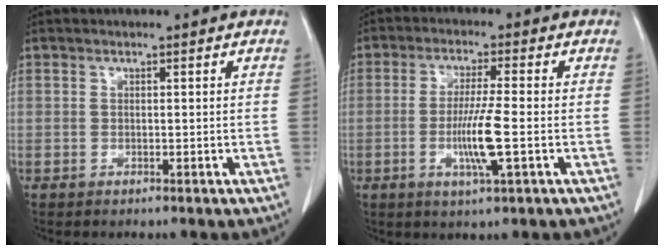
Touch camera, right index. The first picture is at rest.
{"total": 7.4, "force": [-1.7, -0.2, 7.1], "torque": [-0.137, -0.012, -0.032]}